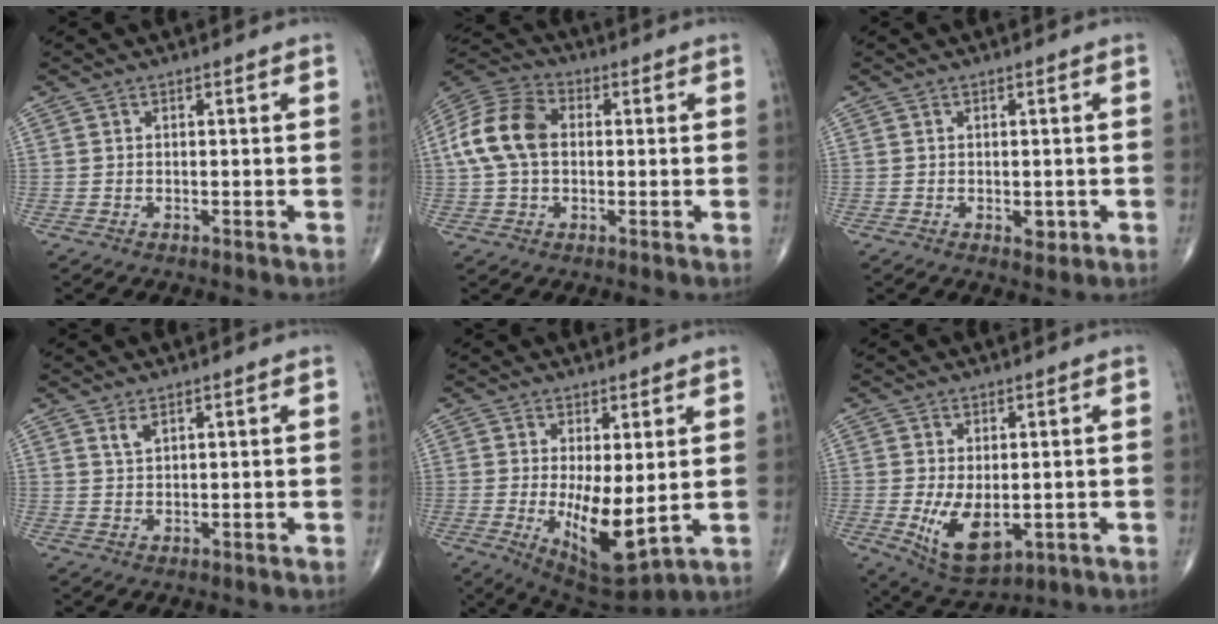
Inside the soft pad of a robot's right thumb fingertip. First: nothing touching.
{"total": 12.7, "force": [1.0, 8.6, 9.3], "torque": [-0.187, 0.030, 0.011]}
{"total": 2.1, "force": [-0.5, 1.1, 1.6], "torque": [-0.015, -0.002, -0.004]}
{"total": 1.9, "force": [1.3, 0.7, 1.2], "torque": [-0.025, -0.005, 0.030]}
{"total": 10.6, "force": [-0.6, 3.8, 9.8], "torque": [-0.158, -0.030, 0.007]}
{"total": 9.1, "force": [-1.5, 4.9, 7.5], "torque": [-0.126, -0.017, -0.007]}